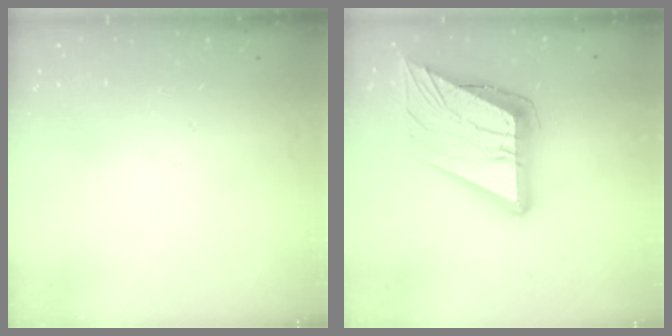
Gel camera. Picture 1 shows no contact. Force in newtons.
{"total": 24.2, "press": 24.1, "slide": 2.8}